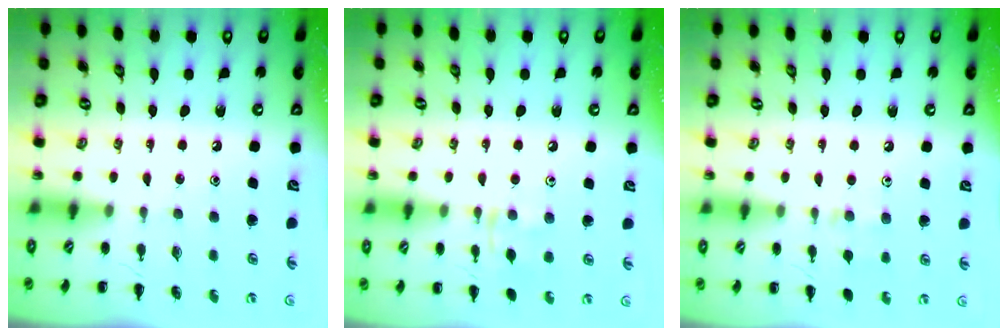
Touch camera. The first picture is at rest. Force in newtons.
{"total": 6.9, "press": 6.8, "slide": 0.5}
{"total": 7.6, "press": 7.4, "slide": 1.8}